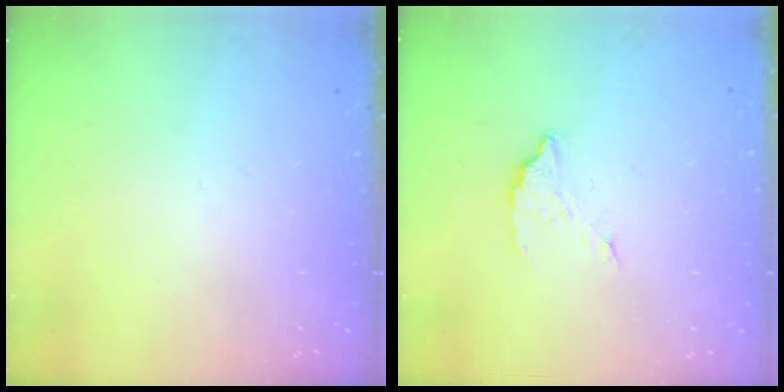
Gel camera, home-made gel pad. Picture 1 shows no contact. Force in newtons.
{"total": 2.9, "press": 2.9, "slide": 0.0}